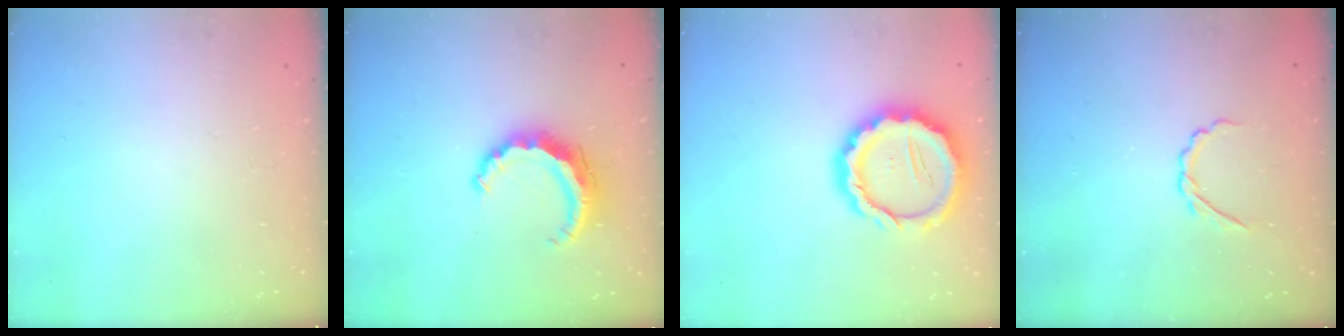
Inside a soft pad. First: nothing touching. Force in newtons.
{"total": 7.9, "press": 7.9, "slide": 0.8}
{"total": 15.8, "press": 15.5, "slide": 3.2}
{"total": 2.6, "press": 2.5, "slide": 0.8}